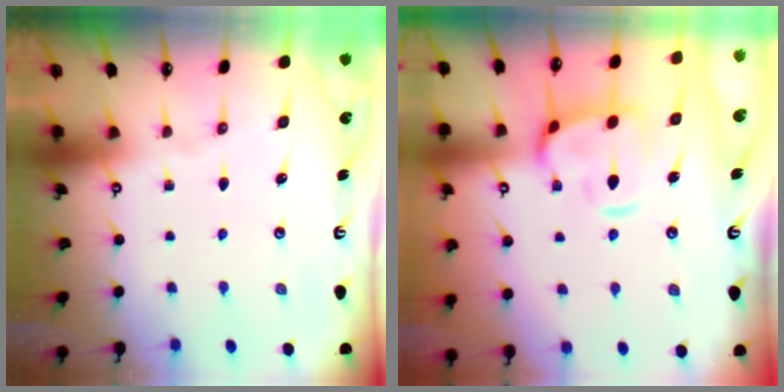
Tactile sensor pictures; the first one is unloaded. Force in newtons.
{"total": 4.5, "press": 4.4, "slide": 0.7}